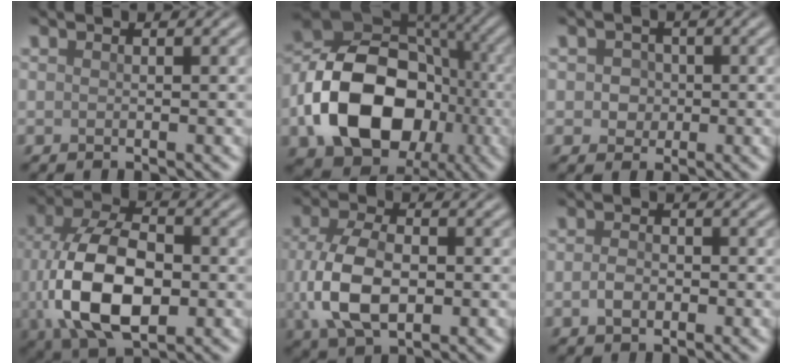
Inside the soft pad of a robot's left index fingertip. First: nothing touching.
{"total": 14.1, "force": [-3.6, 10.3, 8.9], "torque": [-0.156, -0.006, -0.079]}
{"total": 1.8, "force": [0.2, 1.7, 0.5], "torque": [0.003, 0.000, -0.003]}
{"total": 12.3, "force": [-1.8, 7.4, 9.6], "torque": [-0.204, -0.014, -0.033]}
{"total": 7.6, "force": [-1.0, 4.8, 5.9], "torque": [-0.131, -0.007, -0.018]}
{"total": 1.8, "force": [-0.6, 1.2, 1.2], "torque": [-0.023, 0.001, -0.014]}